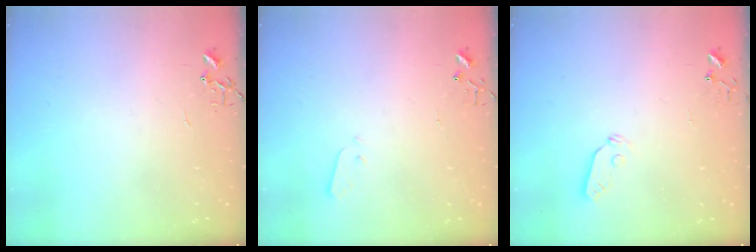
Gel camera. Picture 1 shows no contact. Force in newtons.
{"total": 1.9, "press": 1.9, "slide": 0.4}
{"total": 4.6, "press": 4.6, "slide": 0.3}